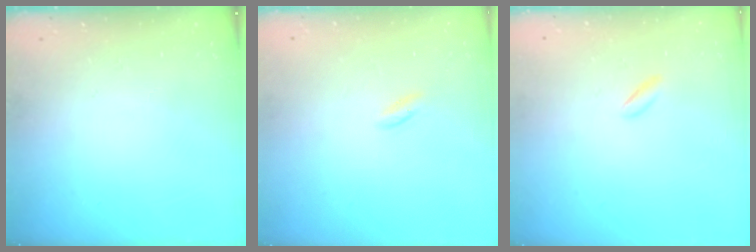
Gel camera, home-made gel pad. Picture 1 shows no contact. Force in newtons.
{"total": 0.5, "press": 0.0, "slide": 0.5}
{"total": 0.9, "press": 0.6, "slide": 0.7}